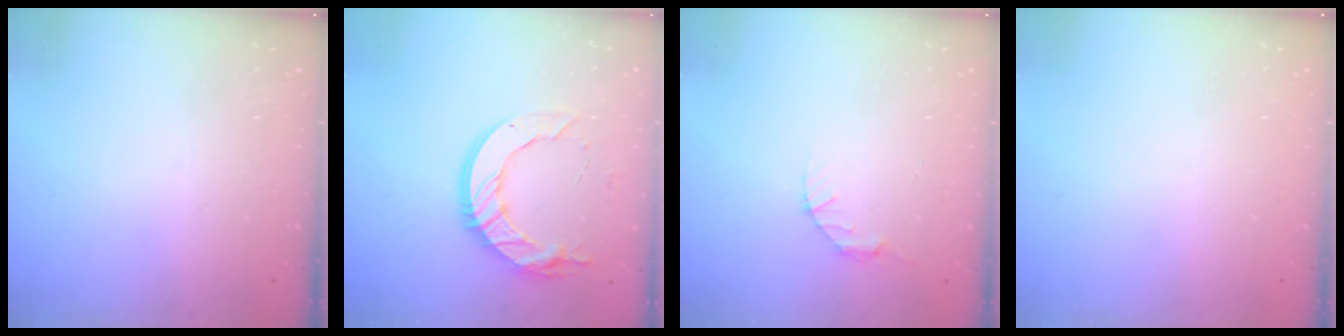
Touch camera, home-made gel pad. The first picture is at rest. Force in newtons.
{"total": 14.6, "press": 14.5, "slide": 0.9}
{"total": 2.8, "press": 2.8, "slide": 0.4}
{"total": 0.0}